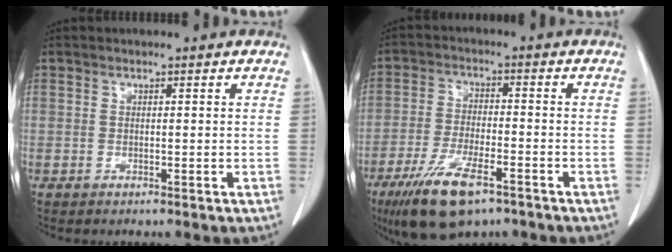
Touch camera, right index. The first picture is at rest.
{"total": 11.3, "force": [-7.2, 3.3, 8.1], "torque": [-0.156, -0.019, -0.122]}